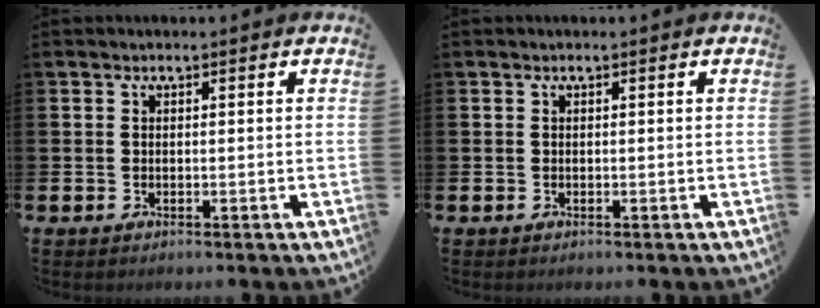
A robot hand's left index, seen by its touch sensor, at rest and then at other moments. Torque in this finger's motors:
{"motor_torque": [0.00, 0.00, 0.00, 0.00]}